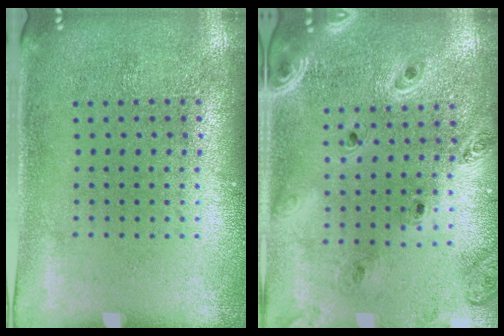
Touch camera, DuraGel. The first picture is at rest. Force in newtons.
{"total": 1.3, "press": 1.3, "slide": 0.2}